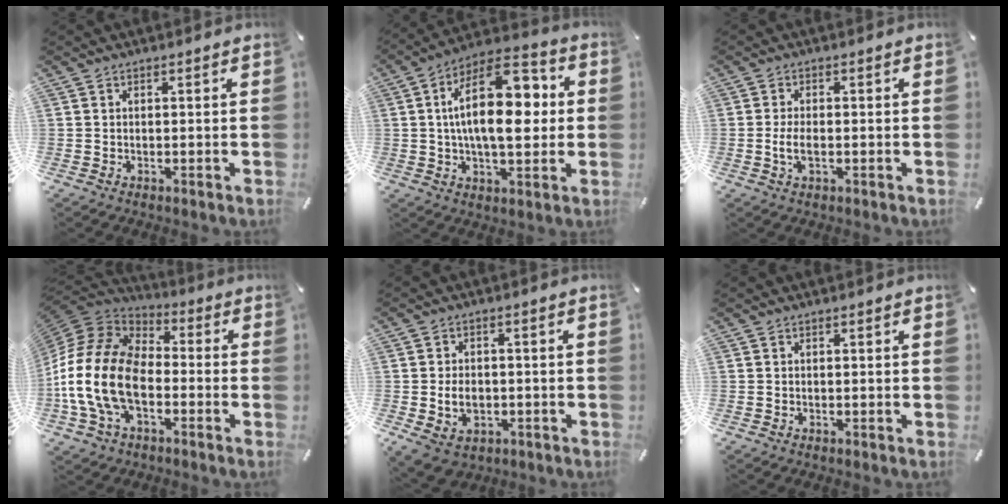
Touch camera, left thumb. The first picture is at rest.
{"total": 19.7, "force": [2.7, 10.1, 16.7], "torque": [-0.281, -0.006, 0.037]}
{"total": 3.8, "force": [-0.8, 1.7, 3.3], "torque": [-0.071, 0.001, -0.017]}
{"total": 18.8, "force": [-6.8, 11.9, 12.8], "torque": [-0.277, 0.027, -0.129]}
{"total": 7.0, "force": [-1.2, 5.7, 4.0], "torque": [-0.085, 0.006, -0.020]}
{"total": 0.0}